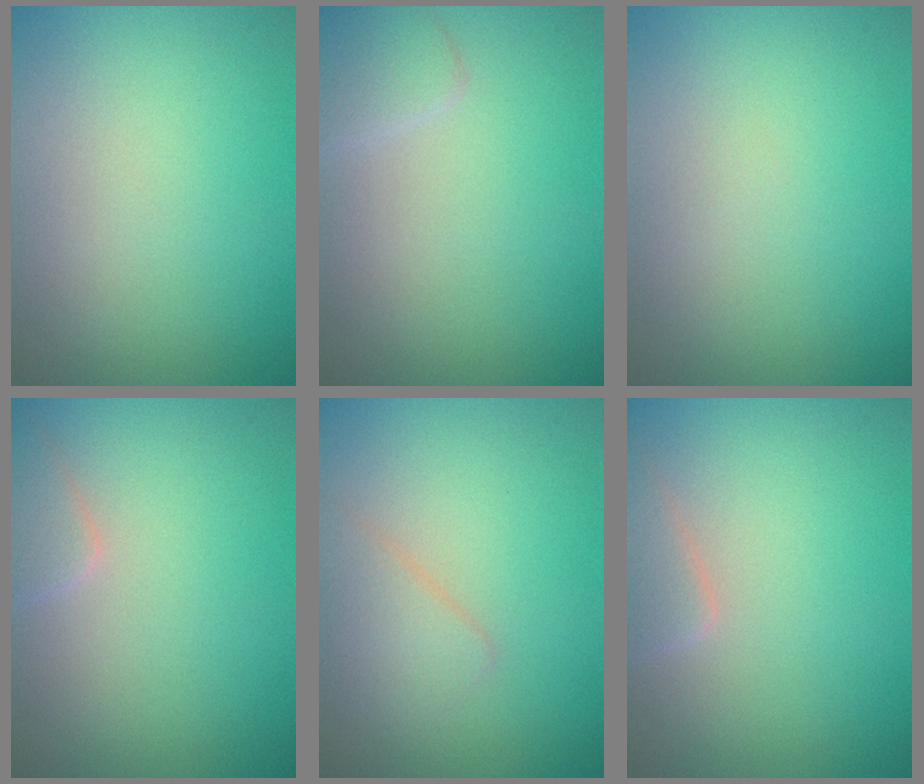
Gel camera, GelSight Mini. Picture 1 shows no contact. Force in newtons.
{"total": 1.6, "press": 1.6, "slide": 0.0}
{"total": 0.0}
{"total": 1.8, "press": 1.8, "slide": 0.1}
{"total": 2.1, "press": 2.1, "slide": 0.1}
{"total": 2.0, "press": 2.0, "slide": 0.2}